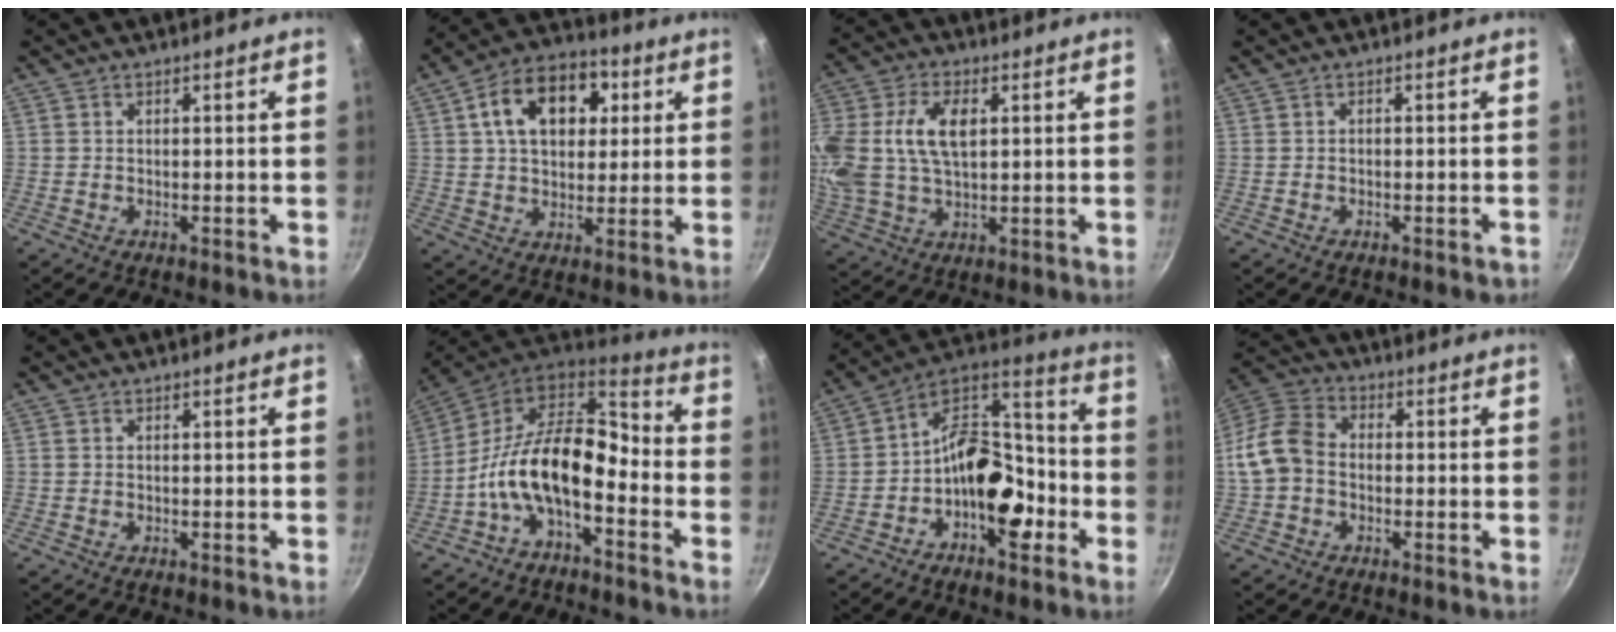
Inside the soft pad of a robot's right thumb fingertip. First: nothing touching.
{"total": 15.4, "force": [4.5, 10.4, 10.4], "torque": [-0.132, 0.010, 0.061]}
{"total": 17.2, "force": [3.4, 10.6, 13.1], "torque": [-0.279, 0.013, 0.062]}
{"total": 1.3, "force": [-0.9, 0.6, 0.8], "torque": [-0.014, 0.013, -0.007]}
{"total": 0.0}
{"total": 15.9, "force": [-4.8, 8.5, 12.5], "torque": [-0.220, 0.066, -0.107]}
{"total": 15.9, "force": [-5.6, 9.2, 11.7], "torque": [-0.136, 0.077, -0.104]}
{"total": 10.0, "force": [-1.3, 7.6, 6.4], "torque": [-0.108, 0.031, -0.045]}